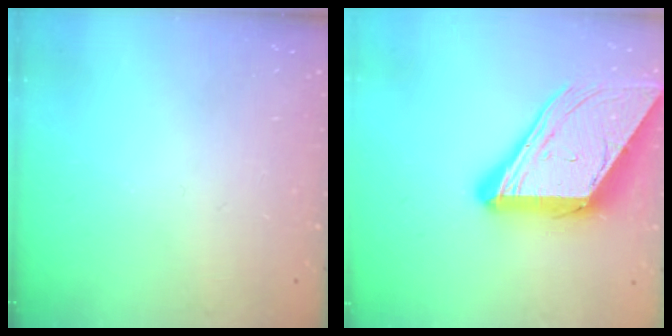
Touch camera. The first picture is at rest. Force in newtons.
{"total": 19.0, "press": 18.8, "slide": 2.1}